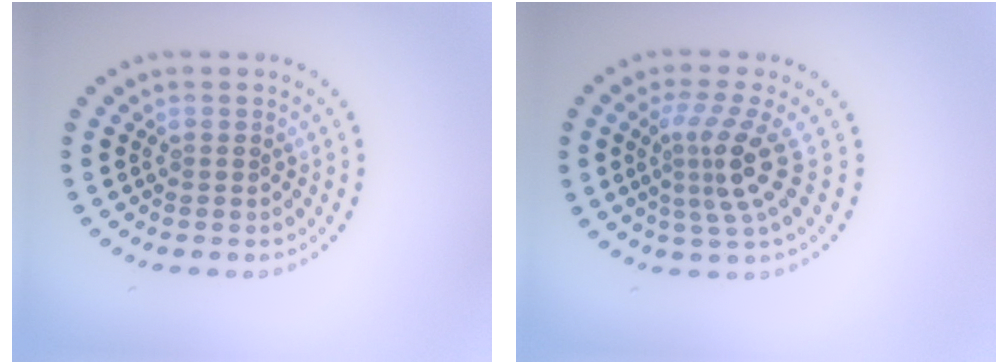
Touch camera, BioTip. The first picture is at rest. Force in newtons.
{"total": 3.9, "press": 2.6, "slide": 2.8}